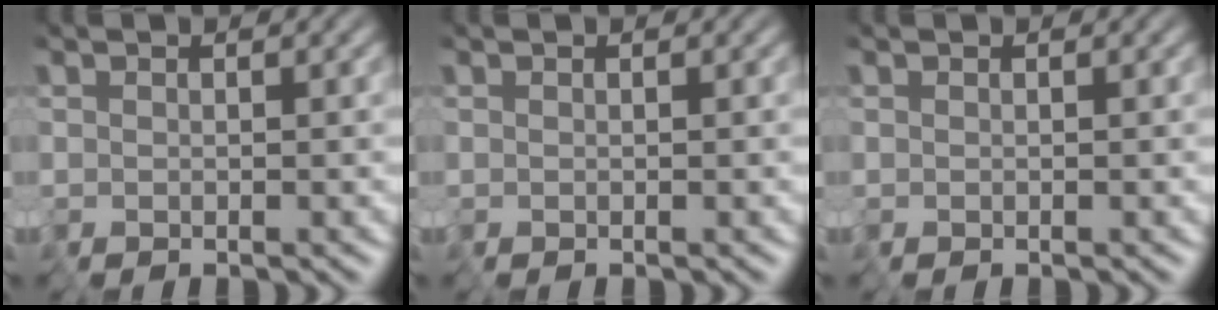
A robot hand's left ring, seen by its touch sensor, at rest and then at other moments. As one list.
[{"total": 0.0}, {"total": 0.0}]